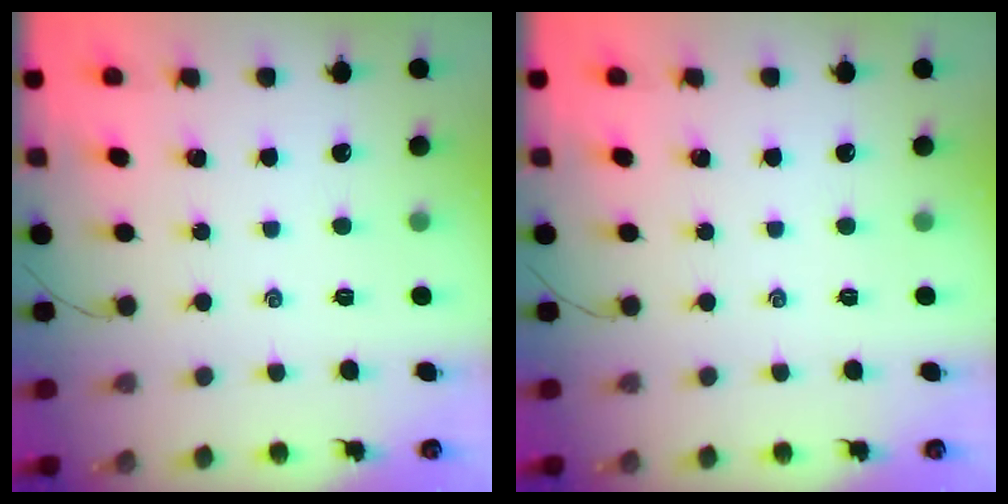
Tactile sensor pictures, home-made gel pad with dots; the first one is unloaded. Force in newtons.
{"total": 0.0}